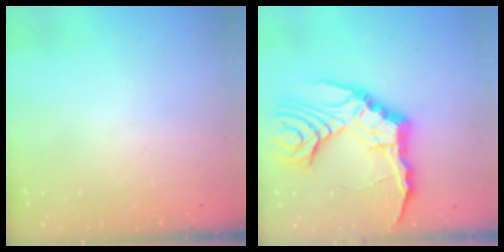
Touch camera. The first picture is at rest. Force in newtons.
{"total": 18.7, "press": 18.6, "slide": 2.3}